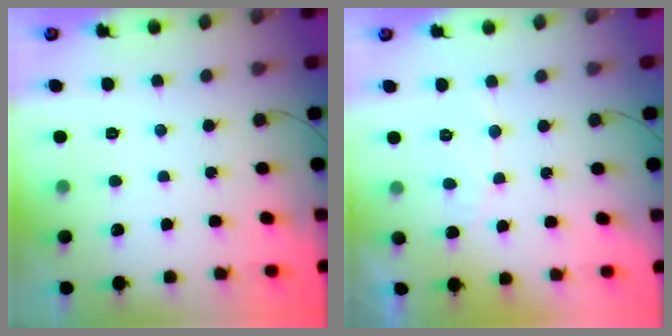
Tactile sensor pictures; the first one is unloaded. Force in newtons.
{"total": 4.5, "press": 4.5, "slide": 0.3}